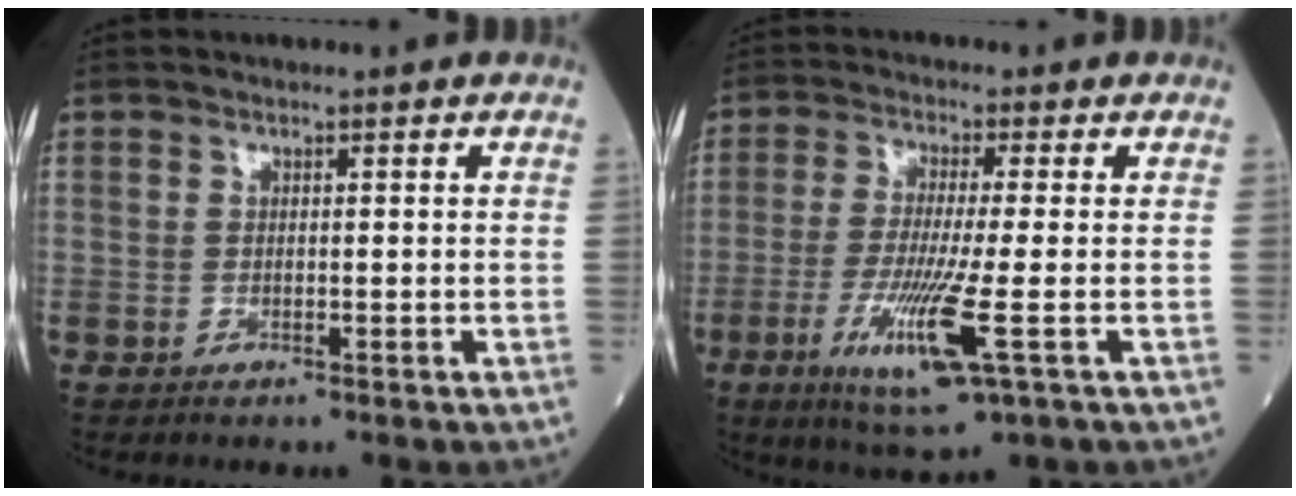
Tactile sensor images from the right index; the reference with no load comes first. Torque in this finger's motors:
{"motor_torque": [0.25, -0.32, 0.21, 0.15]}